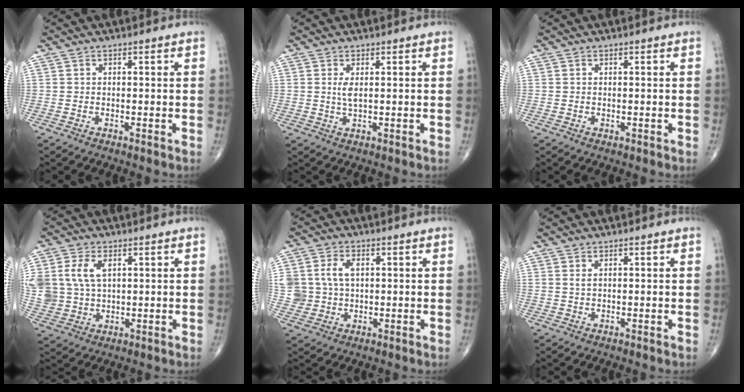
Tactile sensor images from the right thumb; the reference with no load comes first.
{"total": 2.2, "force": [0.5, 0.7, 2.1], "torque": [-0.047, -0.004, 0.014]}
{"total": 0.0}
{"total": 11.9, "force": [3.2, 8.1, 8.1], "torque": [-0.188, -0.004, 0.071]}
{"total": 8.0, "force": [1.5, 6.0, 5.1], "torque": [-0.093, 0.001, 0.036]}
{"total": 1.0, "force": [0.5, 0.5, 0.7], "torque": [-0.015, 0.004, 0.013]}